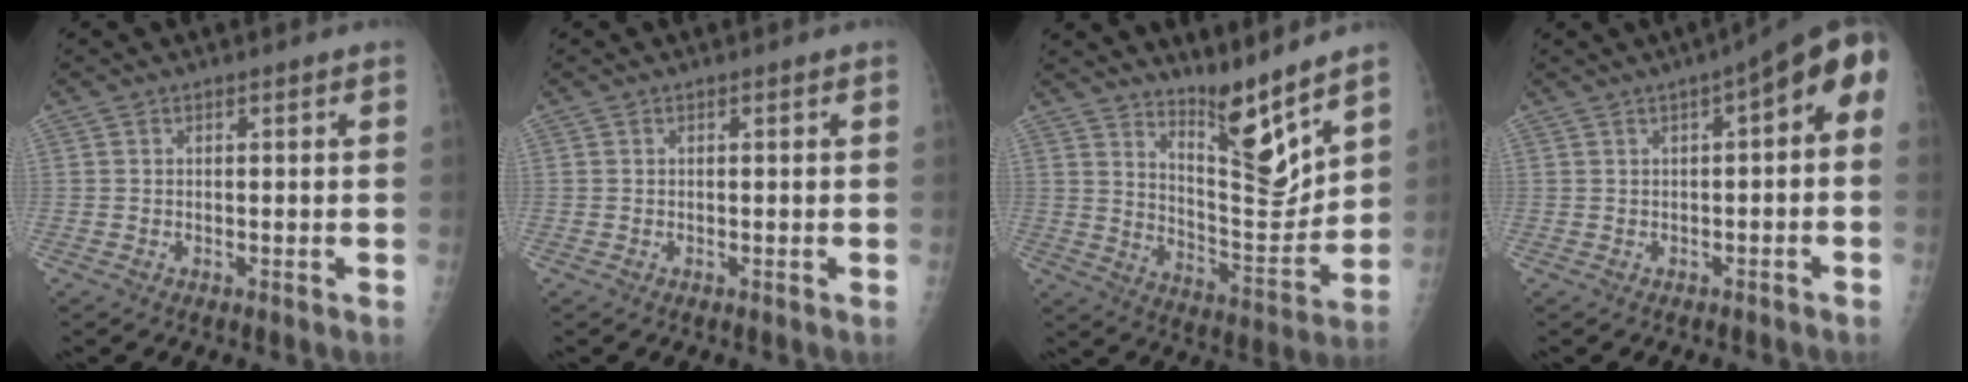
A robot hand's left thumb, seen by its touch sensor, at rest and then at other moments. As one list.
[{"total": 0.0}, {"total": 11.9, "force": [9.4, 1.9, 7.0], "torque": [-0.083, -0.094, 0.167]}, {"total": 9.3, "force": [1.4, 3.6, 8.4], "torque": [-0.096, 0.038, 0.007]}]